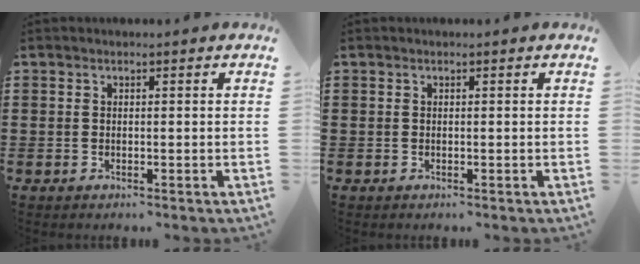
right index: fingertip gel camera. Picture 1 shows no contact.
{"total": 0.0}